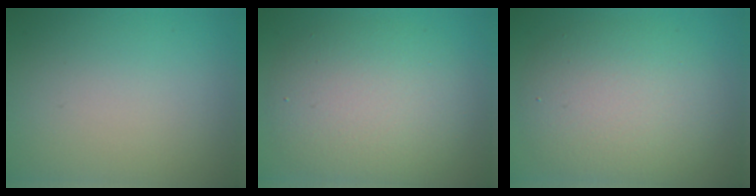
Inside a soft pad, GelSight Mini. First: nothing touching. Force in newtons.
{"total": 6.3, "press": 6.3, "slide": 0.6}
{"total": 6.5, "press": 6.5, "slide": 0.6}